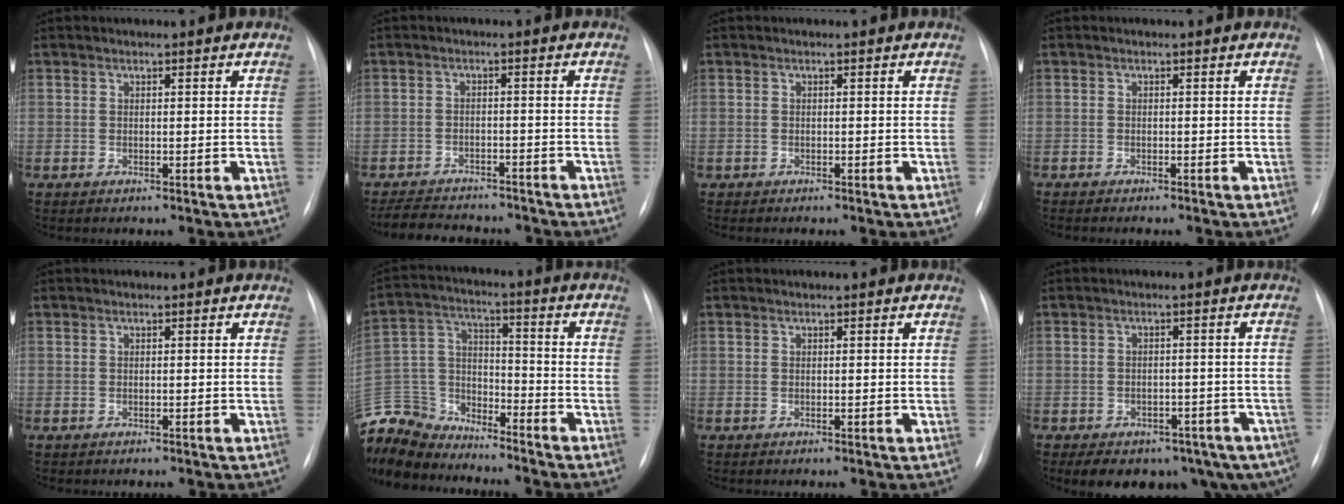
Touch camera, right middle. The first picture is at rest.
{"total": 9.9, "force": [-8.9, 3.0, 3.1], "torque": [-0.058, -0.002, -0.122]}
{"total": 0.6, "force": [-0.5, 0.2, 0.2], "torque": [-0.010, 0.000, -0.010]}
{"total": 1.8, "force": [-1.6, 0.3, 0.9], "torque": [-0.015, -0.005, -0.018]}
{"total": 0.0}
{"total": 15.8, "force": [-15.0, 4.5, 2.4], "torque": [-0.068, 0.031, -0.278]}
{"total": 0.0}
{"total": 16.8, "force": [-11.1, 9.7, 8.0], "torque": [-0.123, 0.006, -0.125]}